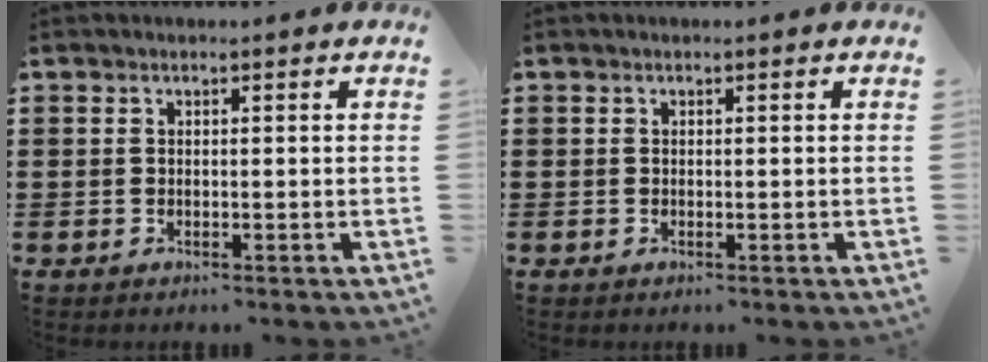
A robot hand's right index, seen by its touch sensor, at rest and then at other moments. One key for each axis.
{"total": 0.0}